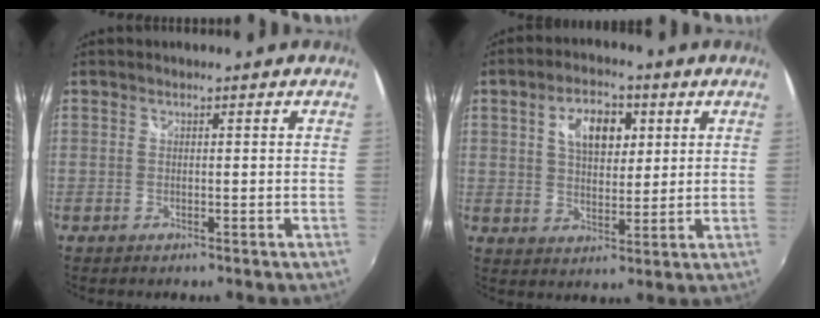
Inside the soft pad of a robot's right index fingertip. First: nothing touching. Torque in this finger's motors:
{"motor_torque": [0.25, 0.07, 0.19, 0.09]}